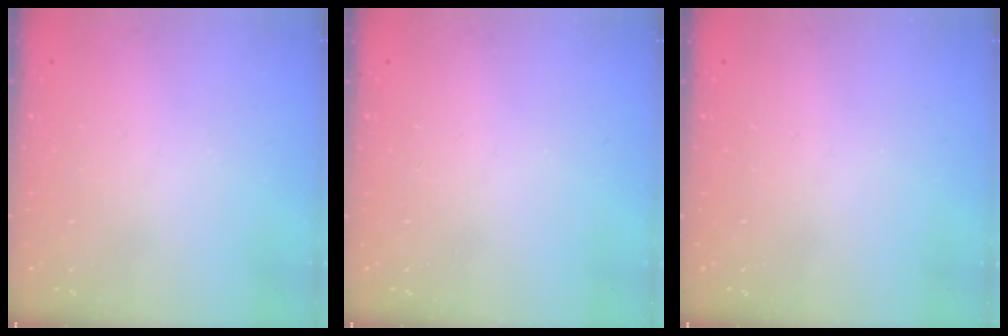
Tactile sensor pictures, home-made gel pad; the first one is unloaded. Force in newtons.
{"total": 0.0}
{"total": 0.0}